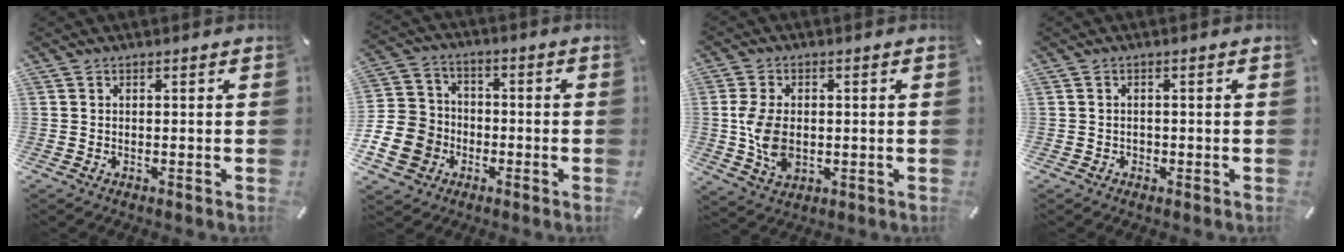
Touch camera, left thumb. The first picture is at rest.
{"total": 12.5, "force": [-4.2, 11.0, 4.2], "torque": [-0.100, 0.032, -0.073]}
{"total": 9.2, "force": [-0.3, 6.4, 6.6], "torque": [-0.156, -0.005, -0.008]}
{"total": 1.0, "force": [-0.3, 0.9, 0.4], "torque": [-0.008, 0.003, -0.009]}